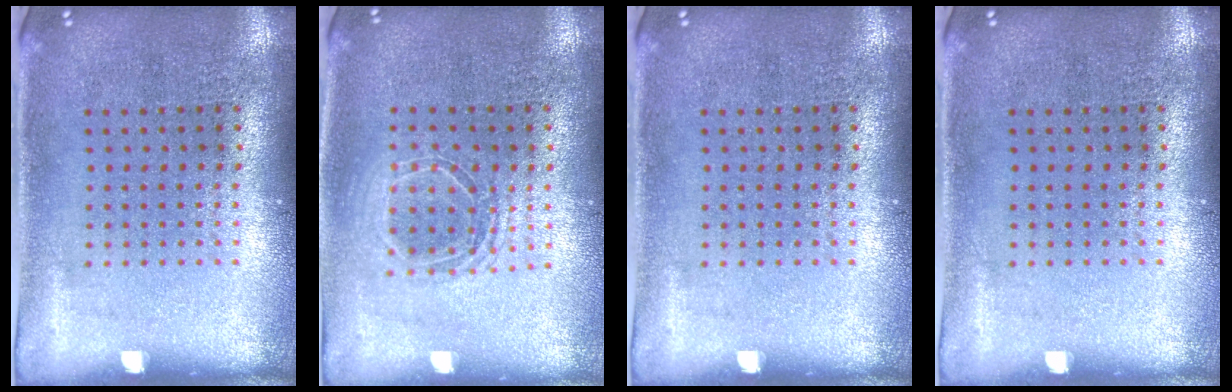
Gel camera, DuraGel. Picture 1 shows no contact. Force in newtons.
{"total": 1.5, "press": 1.3, "slide": 0.7}
{"total": 0.0}
{"total": 0.0}